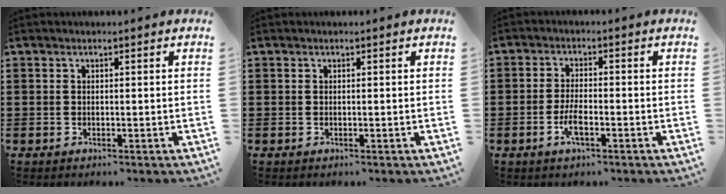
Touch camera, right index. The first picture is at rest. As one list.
[{"total": 0.0}, {"total": 3.4, "force": [-1.4, 0.9, 2.9], "torque": [-0.065, -0.006, -0.028]}]